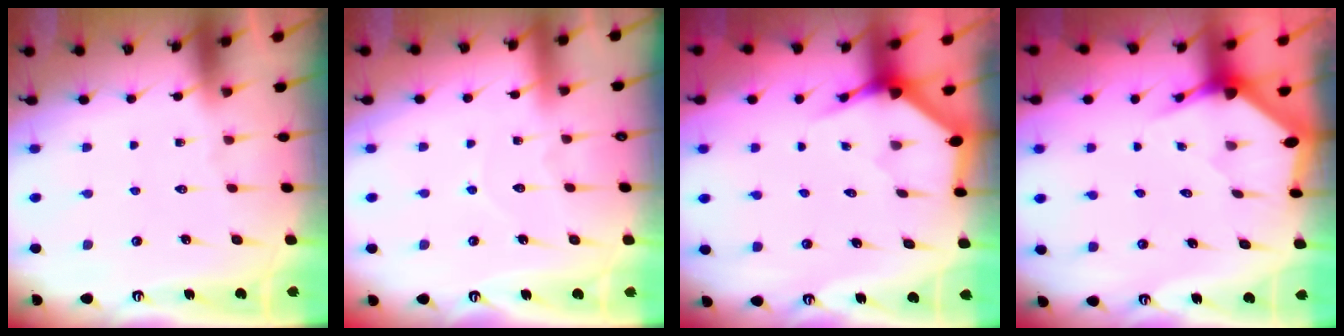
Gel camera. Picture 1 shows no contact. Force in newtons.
{"total": 4.8, "press": 4.7, "slide": 0.4}
{"total": 3.4, "press": 3.4, "slide": 0.1}
{"total": 2.9, "press": 2.9, "slide": 0.2}